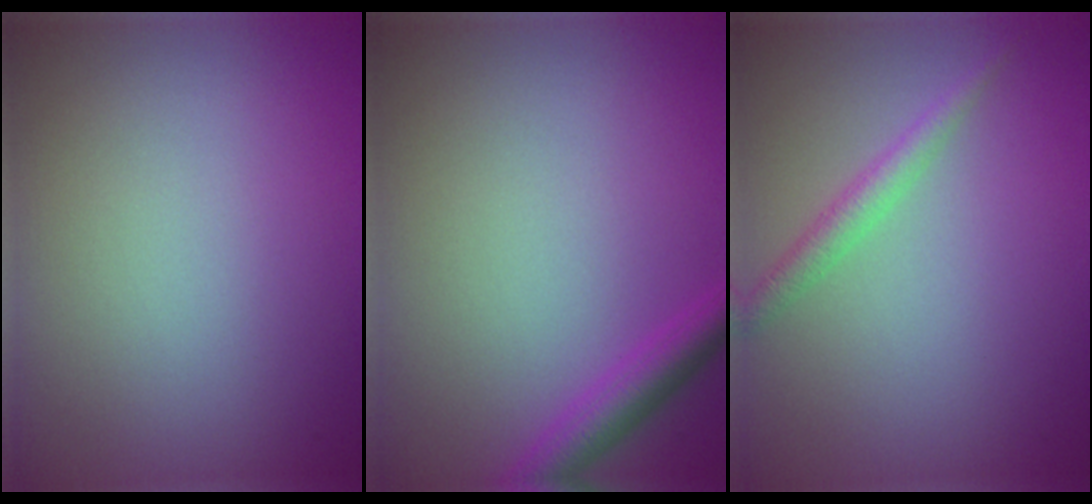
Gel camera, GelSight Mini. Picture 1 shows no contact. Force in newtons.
{"total": 2.8, "press": 2.8, "slide": 0.1}
{"total": 1.8, "press": 1.8, "slide": 0.0}